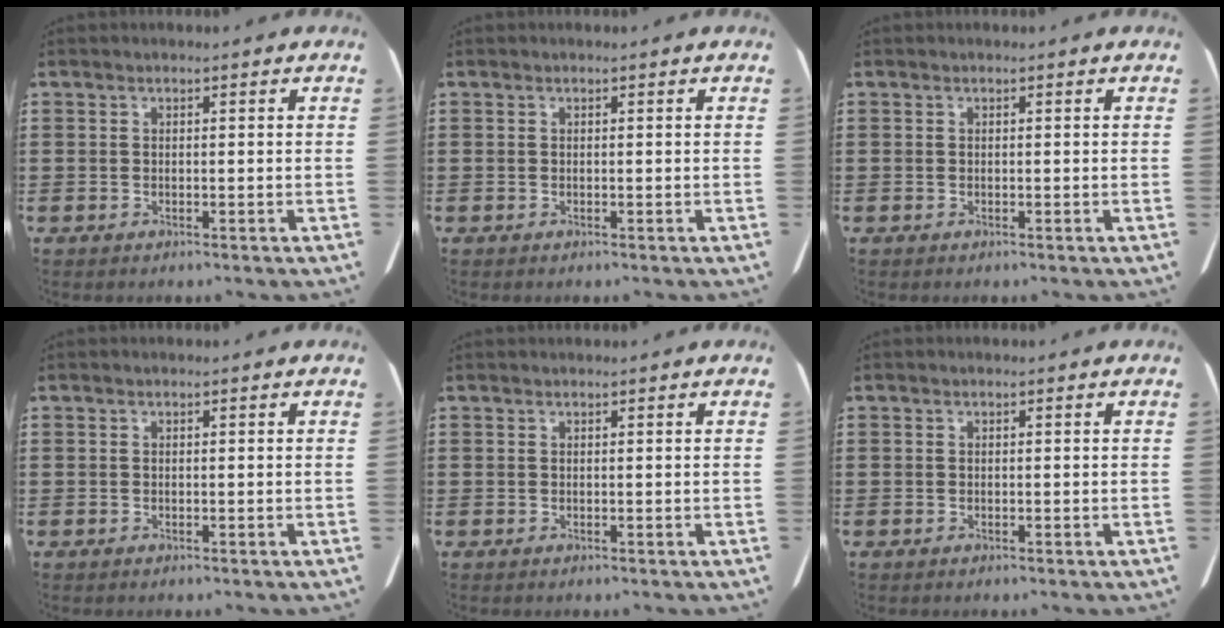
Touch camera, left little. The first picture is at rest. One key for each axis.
{"total": 0.0}
{"total": 0.0}
{"total": 0.0}
{"total": 0.0}
{"total": 0.0}